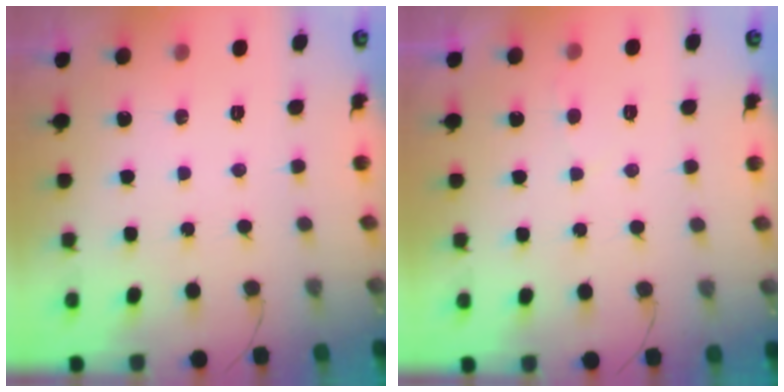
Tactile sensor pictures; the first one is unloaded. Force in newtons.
{"total": 2.1, "press": 2.1, "slide": 0.2}